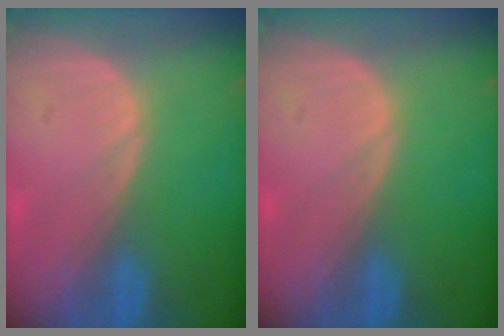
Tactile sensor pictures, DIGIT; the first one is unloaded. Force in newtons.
{"total": 0.0}